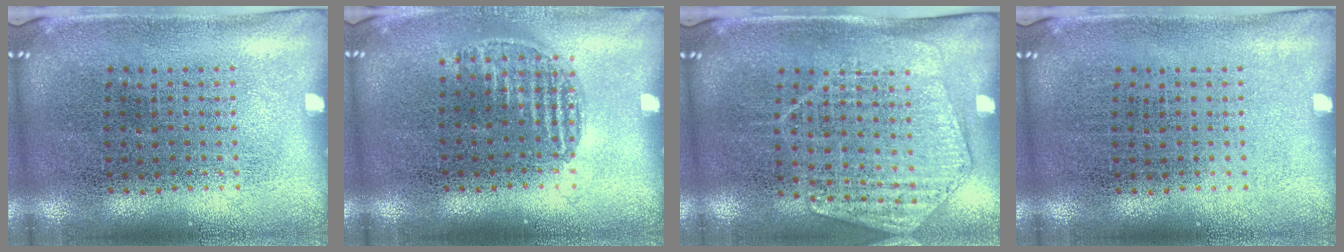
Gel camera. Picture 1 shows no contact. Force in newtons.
{"total": 0.9, "press": 0.8, "slide": 0.5}
{"total": 1.5, "press": 1.4, "slide": 0.3}
{"total": 0.0}